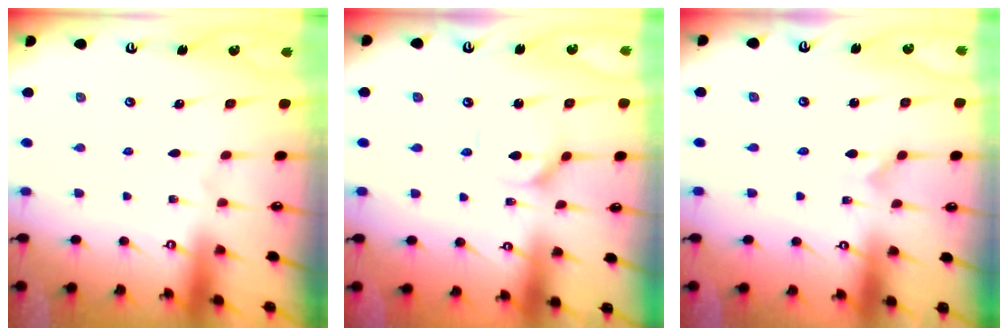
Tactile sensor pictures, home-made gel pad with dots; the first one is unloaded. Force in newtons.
{"total": 5.4, "press": 5.4, "slide": 0.6}
{"total": 0.0}